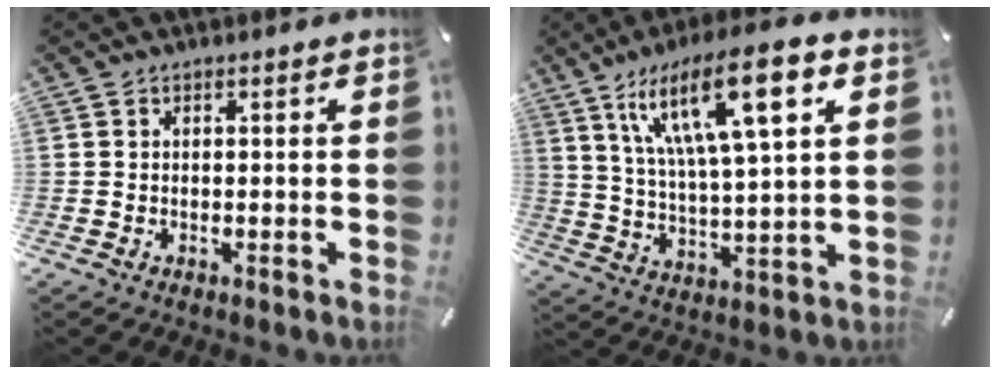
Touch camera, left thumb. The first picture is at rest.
{"total": 18.4, "force": [9.6, 4.7, 15.0], "torque": [-0.282, -0.030, 0.149]}